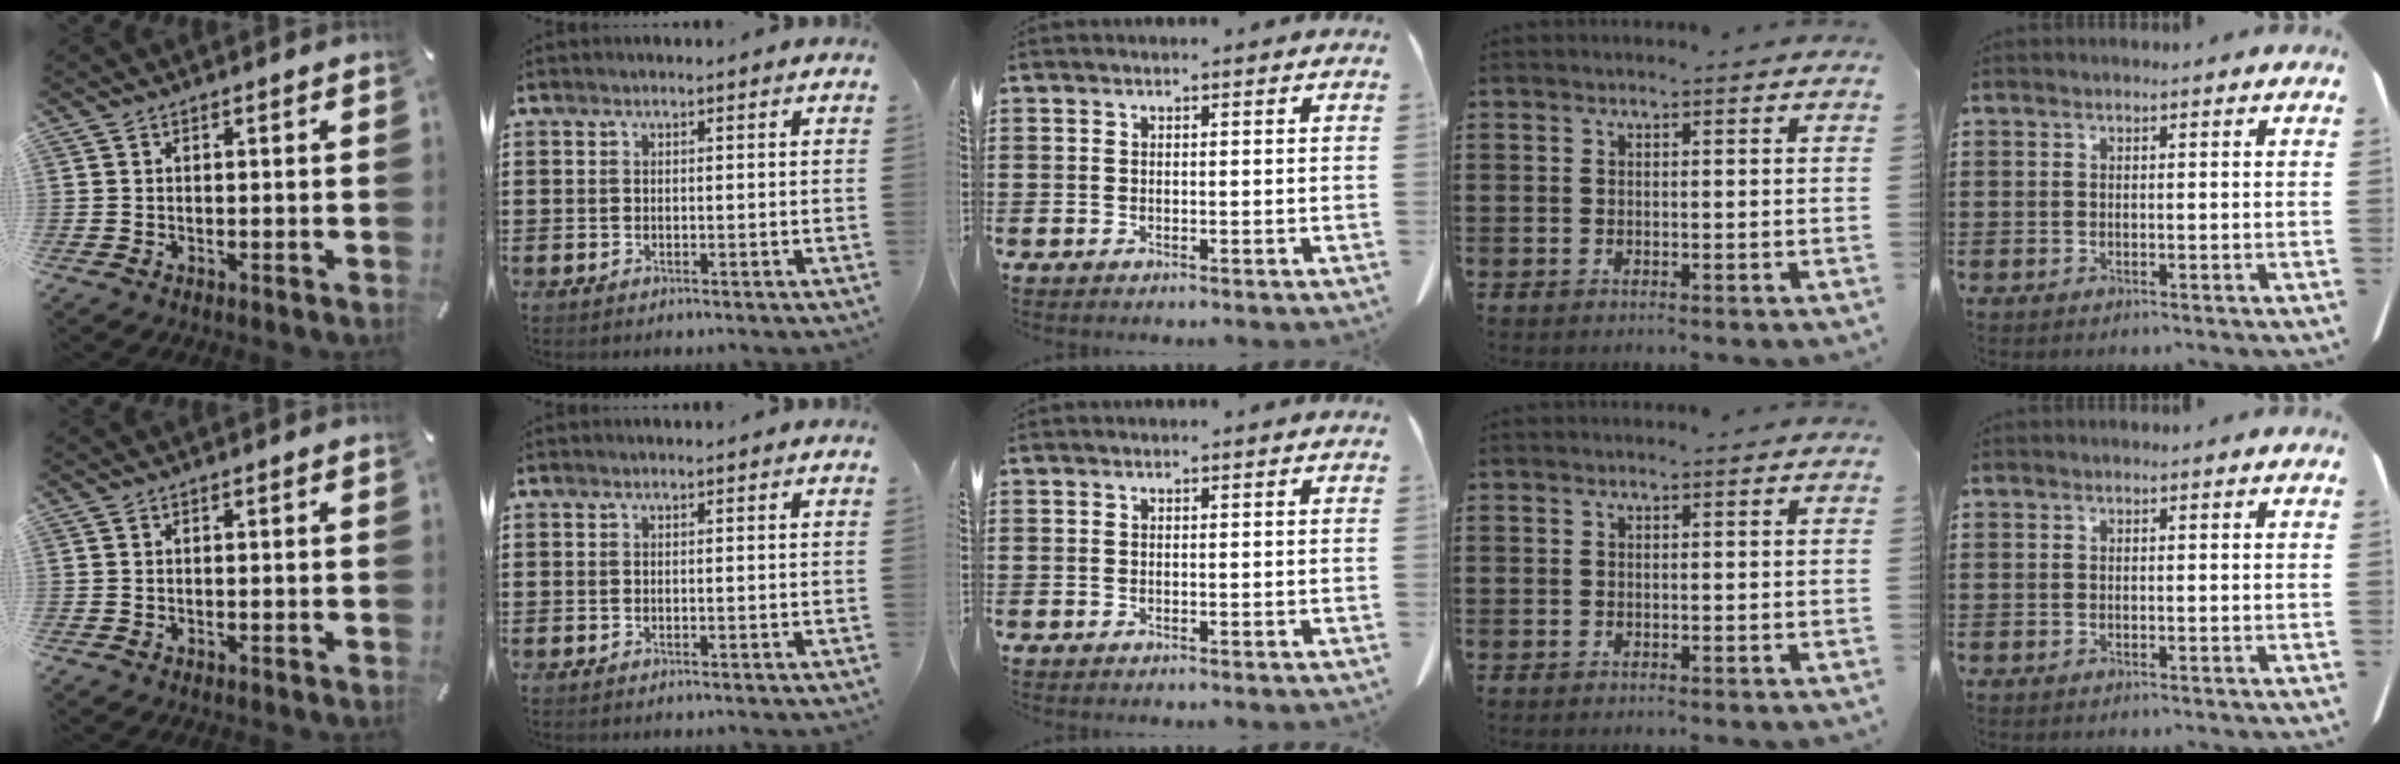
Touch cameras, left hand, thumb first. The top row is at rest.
{}